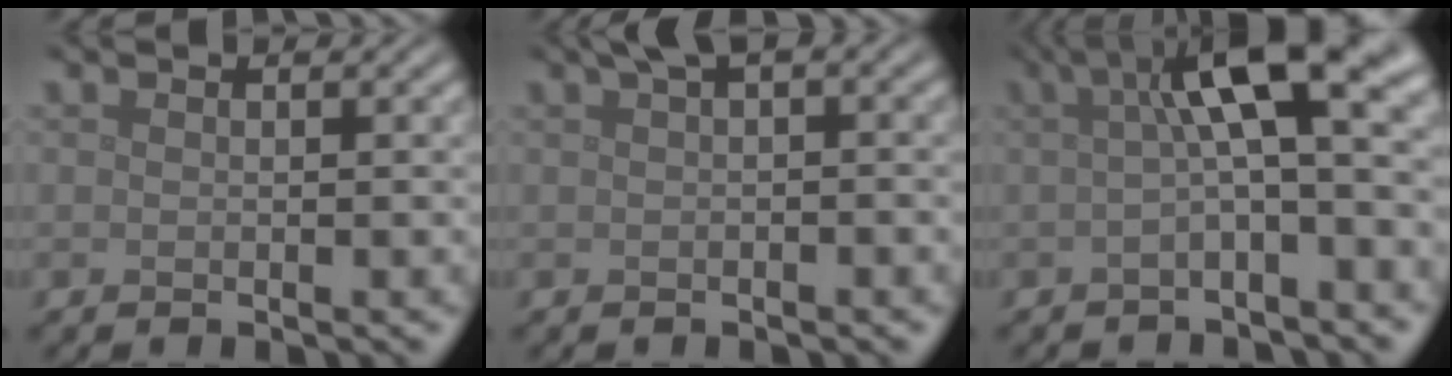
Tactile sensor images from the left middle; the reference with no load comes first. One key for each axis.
{"total": 2.4, "fx": 0.8, "fy": 0.6, "fz": 2.2, "tx": -0.031, "ty": 0.009, "tz": 0.011}
{"total": 9.1, "fx": 1.7, "fy": 2.4, "fz": 8.7, "tx": -0.126, "ty": 0.022, "tz": 0.016}